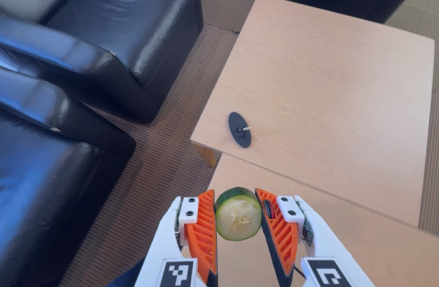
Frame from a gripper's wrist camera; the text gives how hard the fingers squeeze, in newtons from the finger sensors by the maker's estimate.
{"total": 11.3, "left": 10.4, "right": 12.1}